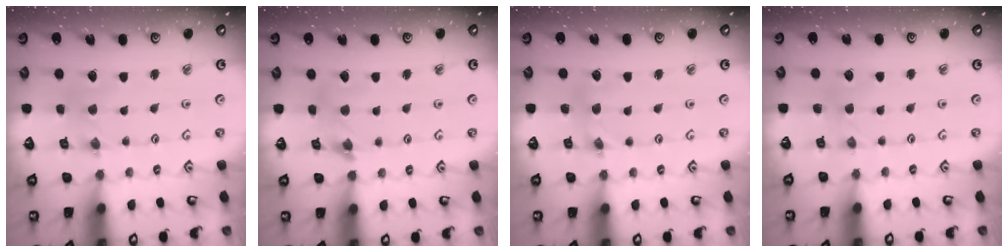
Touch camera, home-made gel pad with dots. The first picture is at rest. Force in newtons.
{"total": 4.8, "press": 4.8, "slide": 0.5}
{"total": 2.9, "press": 2.9, "slide": 0.3}
{"total": 1.9, "press": 1.9, "slide": 0.3}